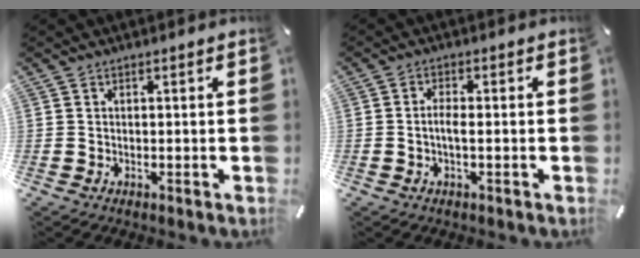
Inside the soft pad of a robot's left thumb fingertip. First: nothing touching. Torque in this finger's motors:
{"motor_torque": [0.02, -0.30, 0.15, 0.35, 0.09]}